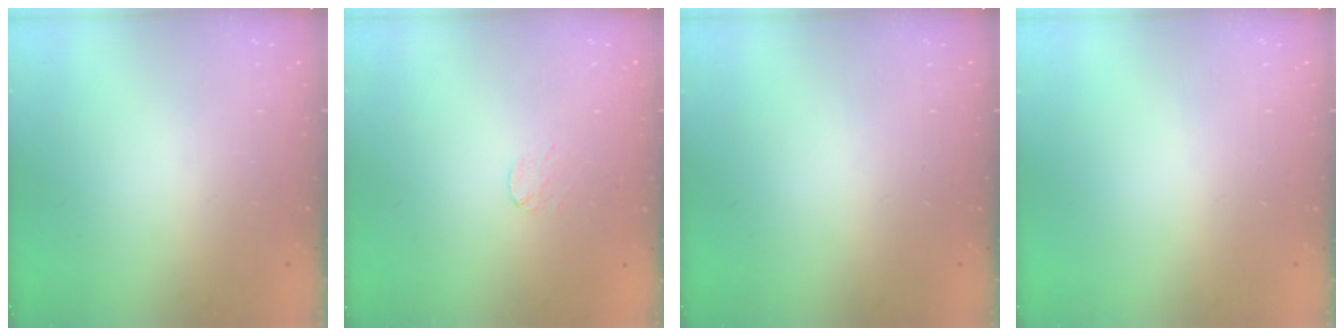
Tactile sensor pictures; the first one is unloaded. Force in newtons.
{"total": 2.6, "press": 2.5, "slide": 0.3}
{"total": 0.0}
{"total": 0.0}